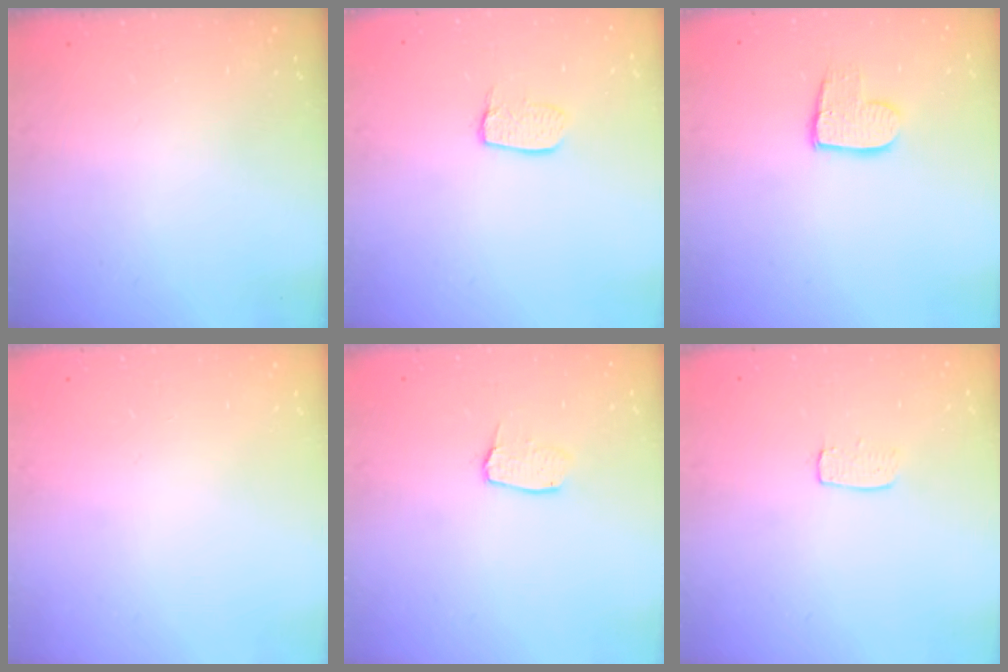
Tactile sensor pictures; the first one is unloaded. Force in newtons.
{"total": 7.0, "press": 7.0, "slide": 0.5}
{"total": 9.0, "press": 9.0, "slide": 0.7}
{"total": 0.0}
{"total": 5.6, "press": 5.6, "slide": 0.4}
{"total": 5.1, "press": 5.1, "slide": 0.4}